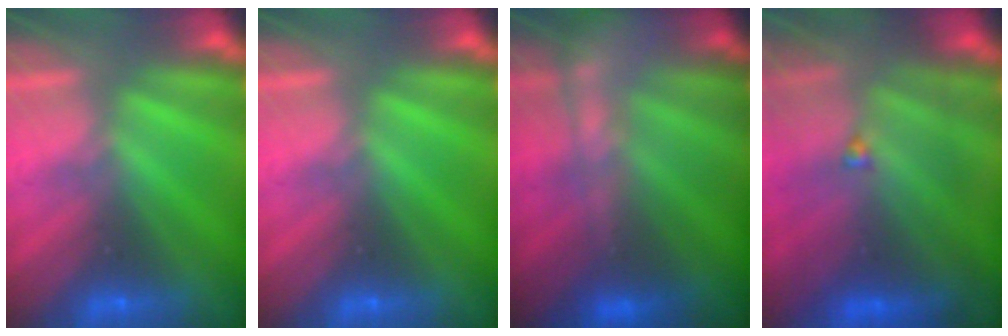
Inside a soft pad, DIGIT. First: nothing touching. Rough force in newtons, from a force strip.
{"total": 0.0}
{"total": 10.8}
{"total": 10.6}